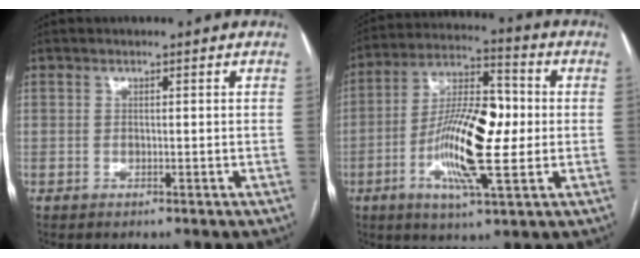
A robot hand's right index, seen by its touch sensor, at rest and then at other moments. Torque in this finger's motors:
{"motor_torque": [0.78, -0.11, 0.47, 0.21]}